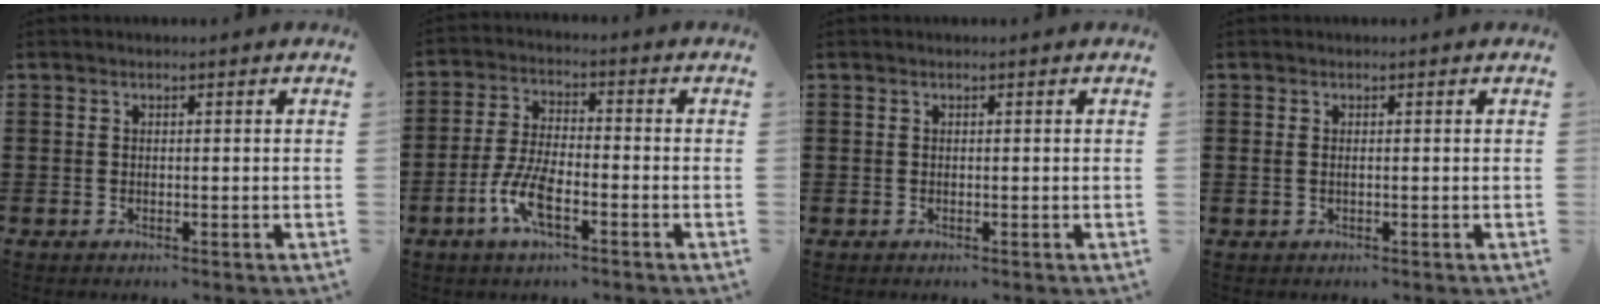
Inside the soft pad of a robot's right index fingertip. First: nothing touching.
{"total": 7.0, "force": [-3.3, 2.3, 5.7], "torque": [-0.132, -0.008, -0.067]}
{"total": 0.0}
{"total": 0.8, "force": [0.0, 0.3, 0.7], "torque": [-0.015, 0.002, 0.000]}